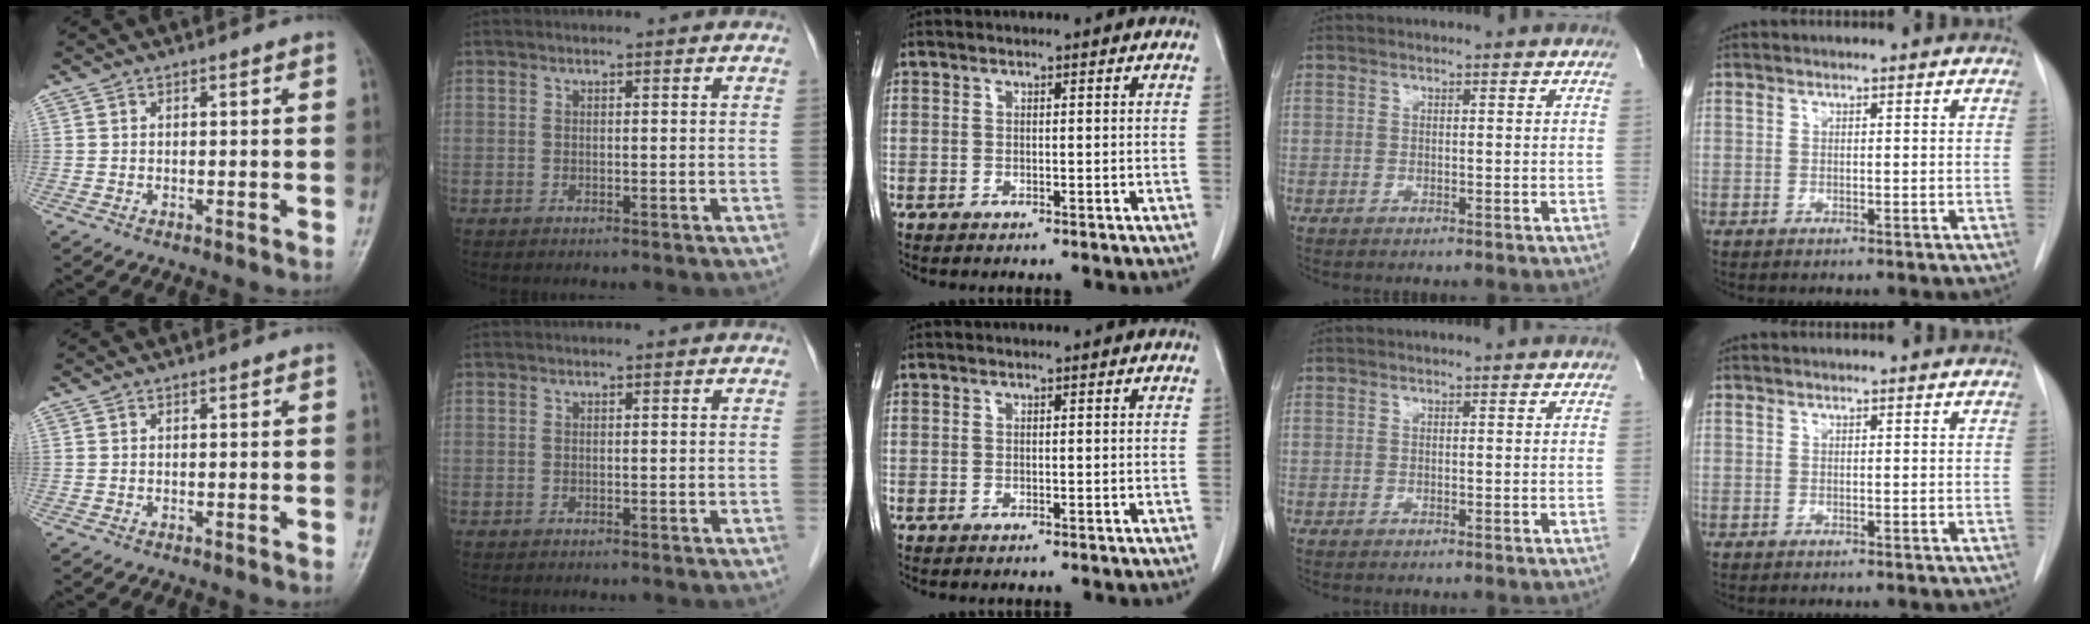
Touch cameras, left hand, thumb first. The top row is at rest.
{}